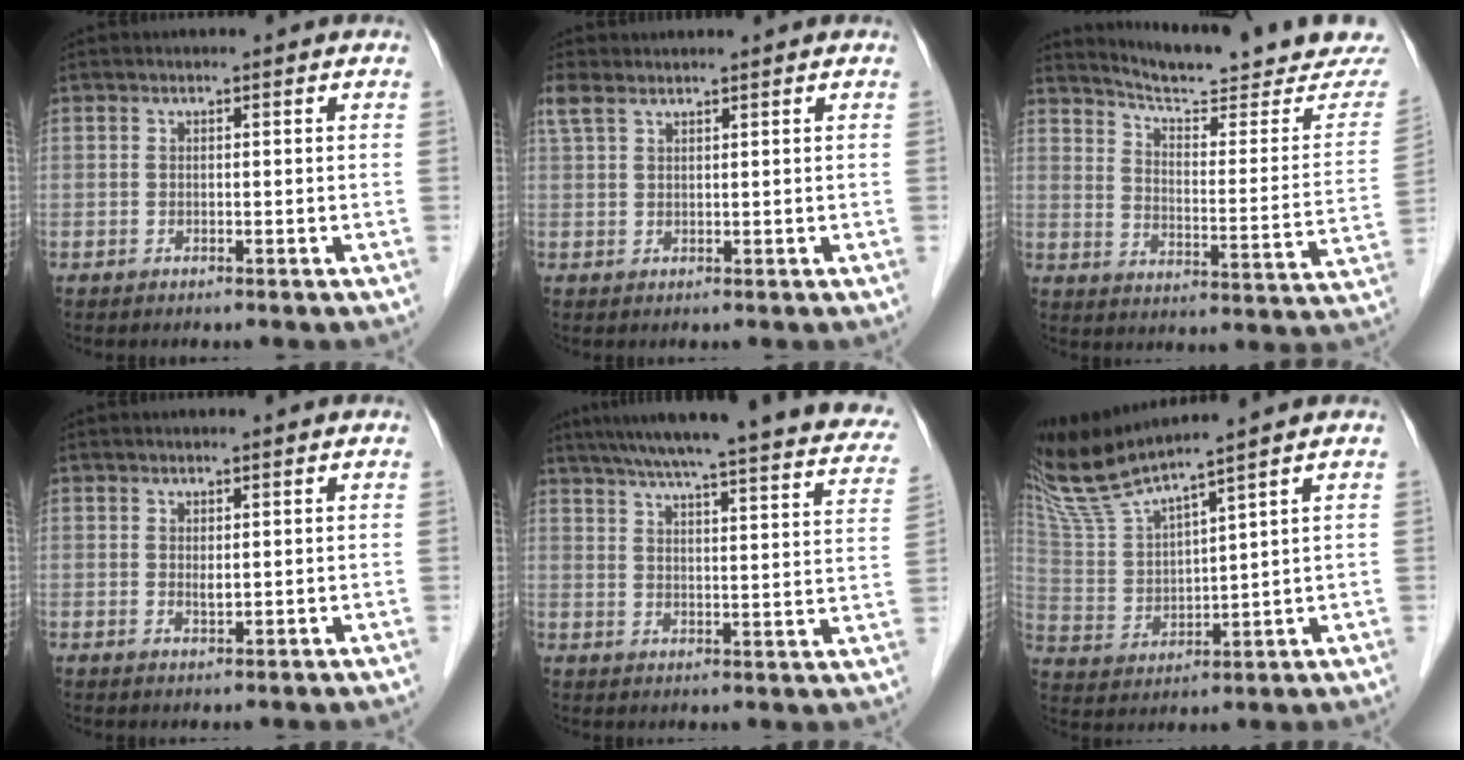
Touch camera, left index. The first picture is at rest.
{"total": 2.9, "force": [2.5, 0.8, 1.2], "torque": [-0.036, 0.026, 0.055]}
{"total": 18.9, "force": [17.8, 1.1, 6.4], "torque": [-0.088, -0.070, 0.231]}
{"total": 1.2, "force": [0.5, 0.3, 1.1], "torque": [-0.022, -0.002, 0.010]}
{"total": 30.2, "force": [26.5, 2.9, 14.2], "torque": [-0.209, -0.039, 0.318]}
{"total": 12.1, "force": [10.7, -1.2, 5.5], "torque": [-0.126, 0.002, 0.214]}